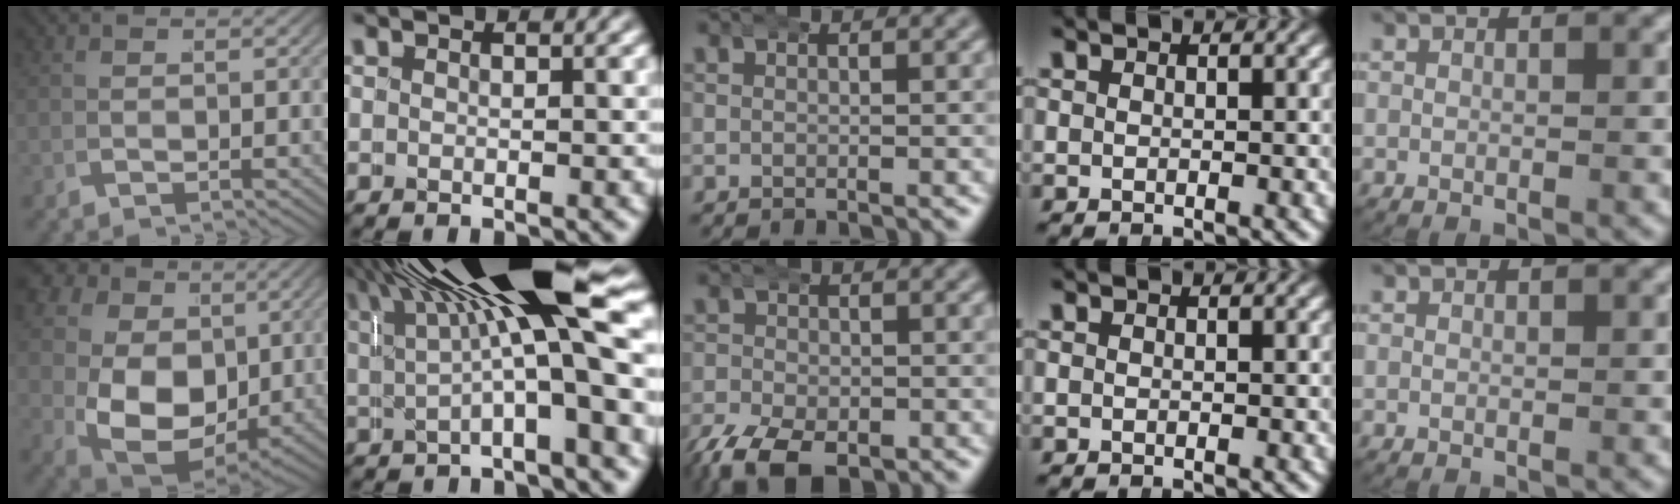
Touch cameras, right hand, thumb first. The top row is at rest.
{"thumb": {"total": 14.0, "force": [0.5, 10.6, 9.2], "torque": [-0.200, -0.071, 0.032]}, "index": {"total": 15.1, "force": [4.3, 4.3, 13.7], "torque": [-0.195, 0.050, 0.057]}, "middle": {"total": 6.5, "force": [-4.0, 3.6, 3.7], "torque": [-0.078, -0.030, -0.052]}}